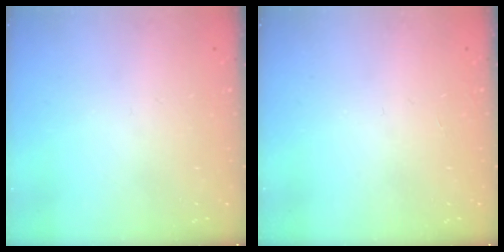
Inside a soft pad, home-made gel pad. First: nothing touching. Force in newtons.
{"total": 0.0}